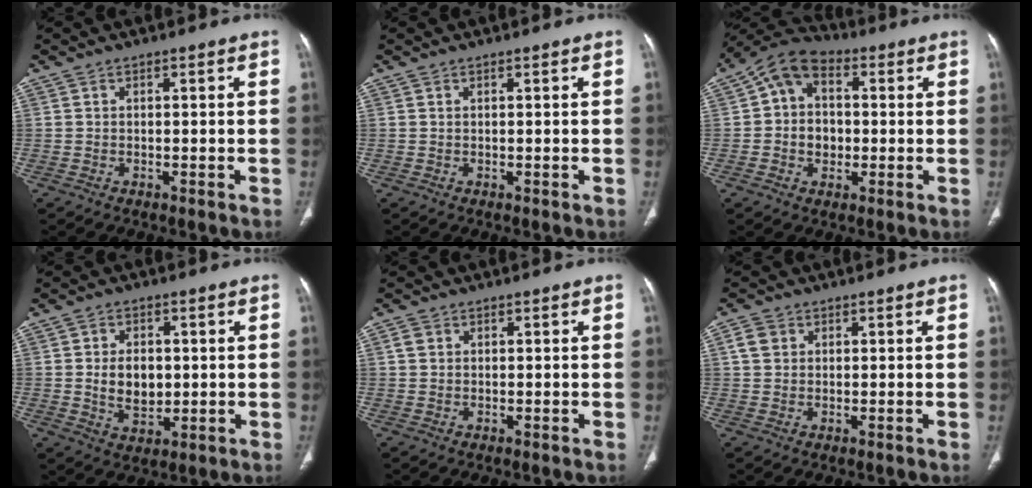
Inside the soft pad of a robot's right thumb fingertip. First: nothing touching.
{"total": 0.0}
{"total": 10.3, "force": [0.8, 8.2, 6.3], "torque": [-0.082, 0.019, 0.001]}
{"total": 7.6, "force": [0.2, 5.3, 5.4], "torque": [-0.068, -0.007, 0.011]}
{"total": 1.6, "force": [0.5, 1.3, 0.8], "torque": [-0.009, 0.002, 0.010]}
{"total": 3.1, "force": [1.0, 2.6, 1.5], "torque": [-0.017, 0.002, 0.020]}